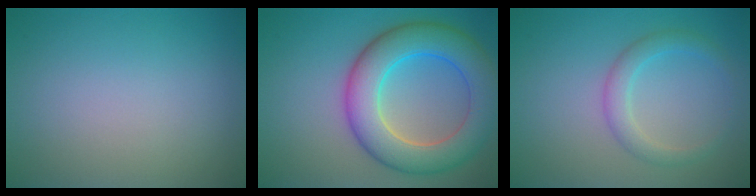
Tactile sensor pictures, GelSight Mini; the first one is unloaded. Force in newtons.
{"total": 8.7, "press": 8.7, "slide": 0.4}
{"total": 2.4, "press": 2.4, "slide": 0.2}